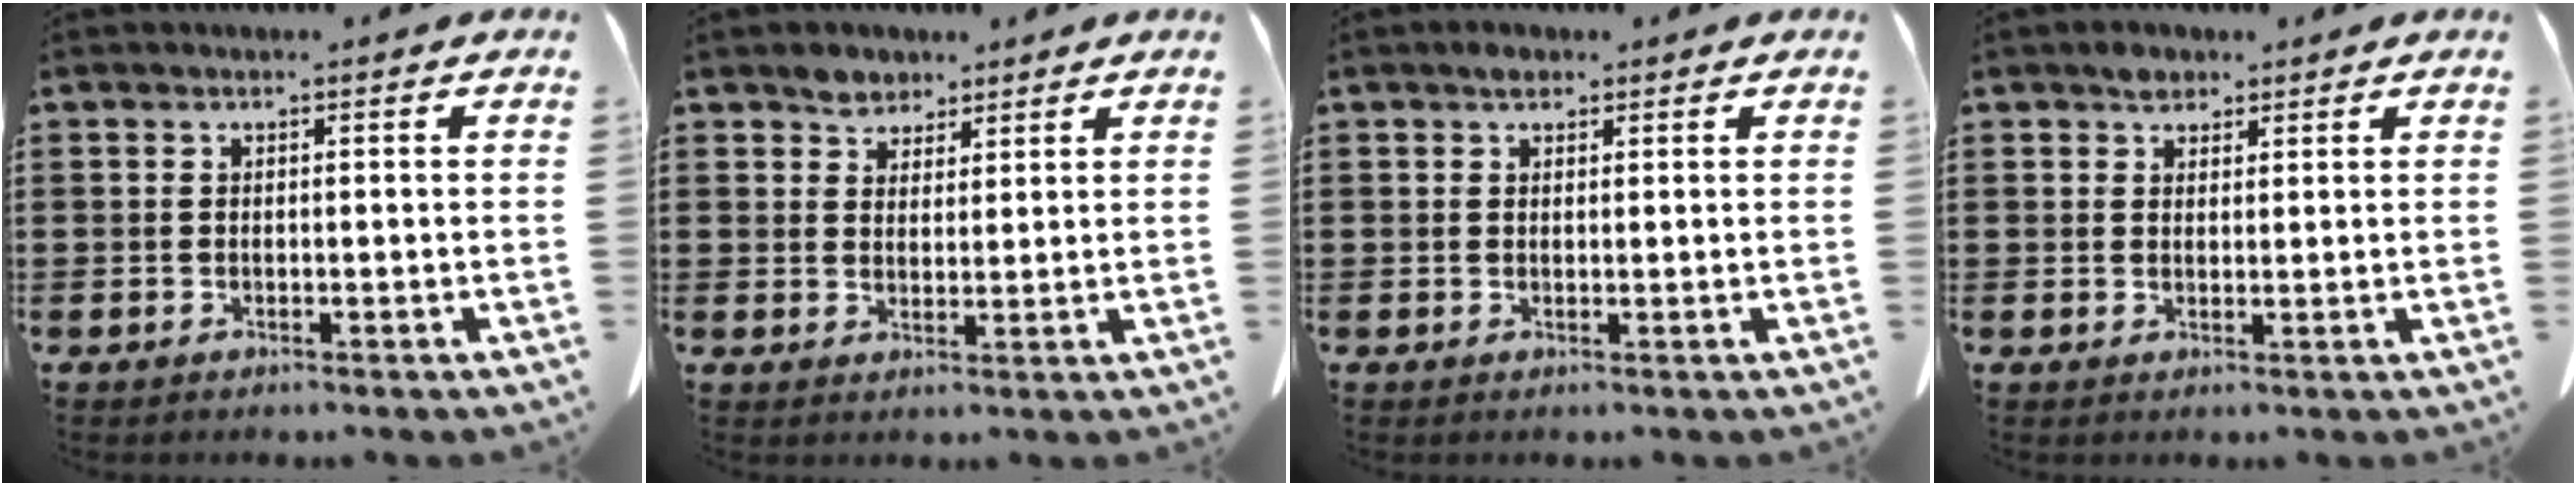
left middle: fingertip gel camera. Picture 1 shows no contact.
{"total": 3.3, "force": [2.7, 1.9, 0.5], "torque": [-0.018, 0.007, 0.054]}
{"total": 1.4, "force": [1.0, 0.7, 0.6], "torque": [-0.007, -0.002, 0.018]}
{"total": 2.2, "force": [1.8, 1.1, 0.6], "torque": [-0.007, -0.002, 0.034]}